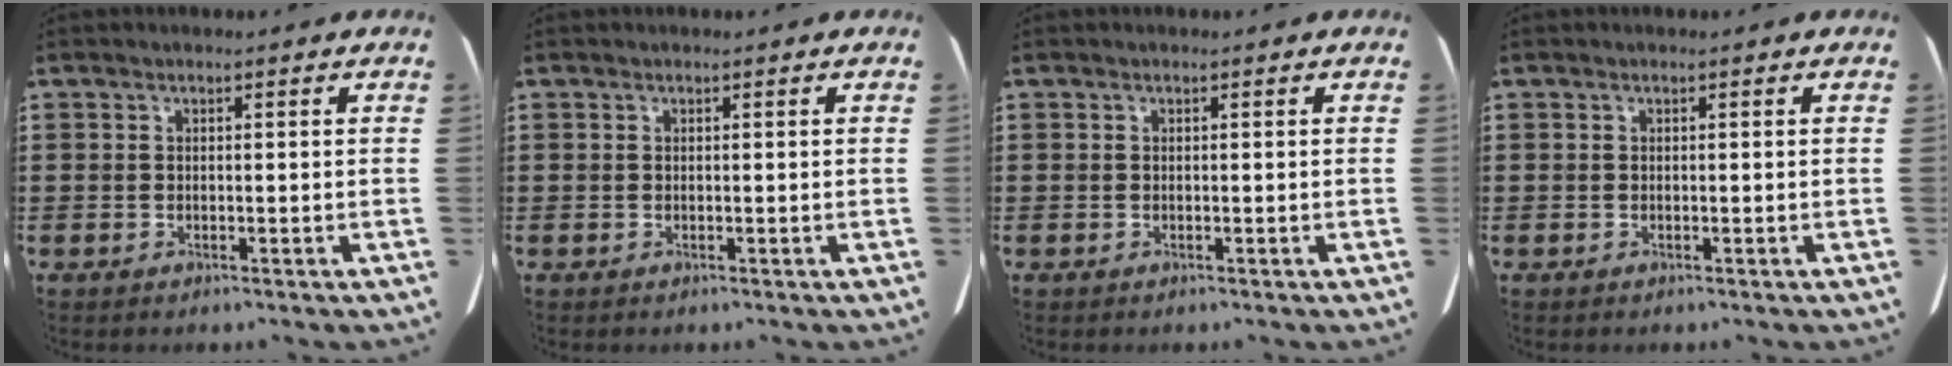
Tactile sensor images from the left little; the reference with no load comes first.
{"total": 0.0}
{"total": 0.0}
{"total": 0.0}